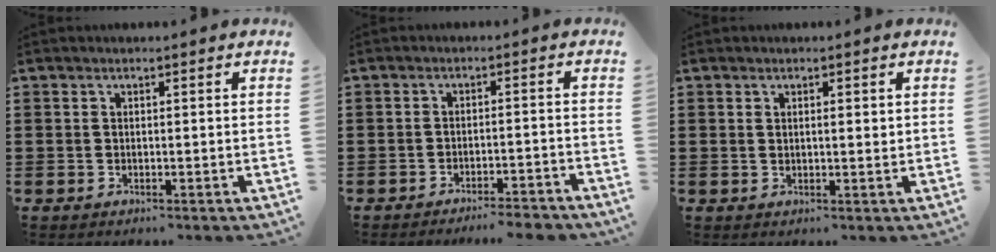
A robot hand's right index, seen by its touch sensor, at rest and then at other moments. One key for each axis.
{"total": 3.2, "fx": -3.1, "fy": -0.2, "fz": 0.7, "tx": -0.015, "ty": -0.002, "tz": -0.065}
{"total": 1.3, "fx": 0.4, "fy": 0.4, "fz": 1.1, "tx": -0.023, "ty": 0.004, "tz": 0.005}